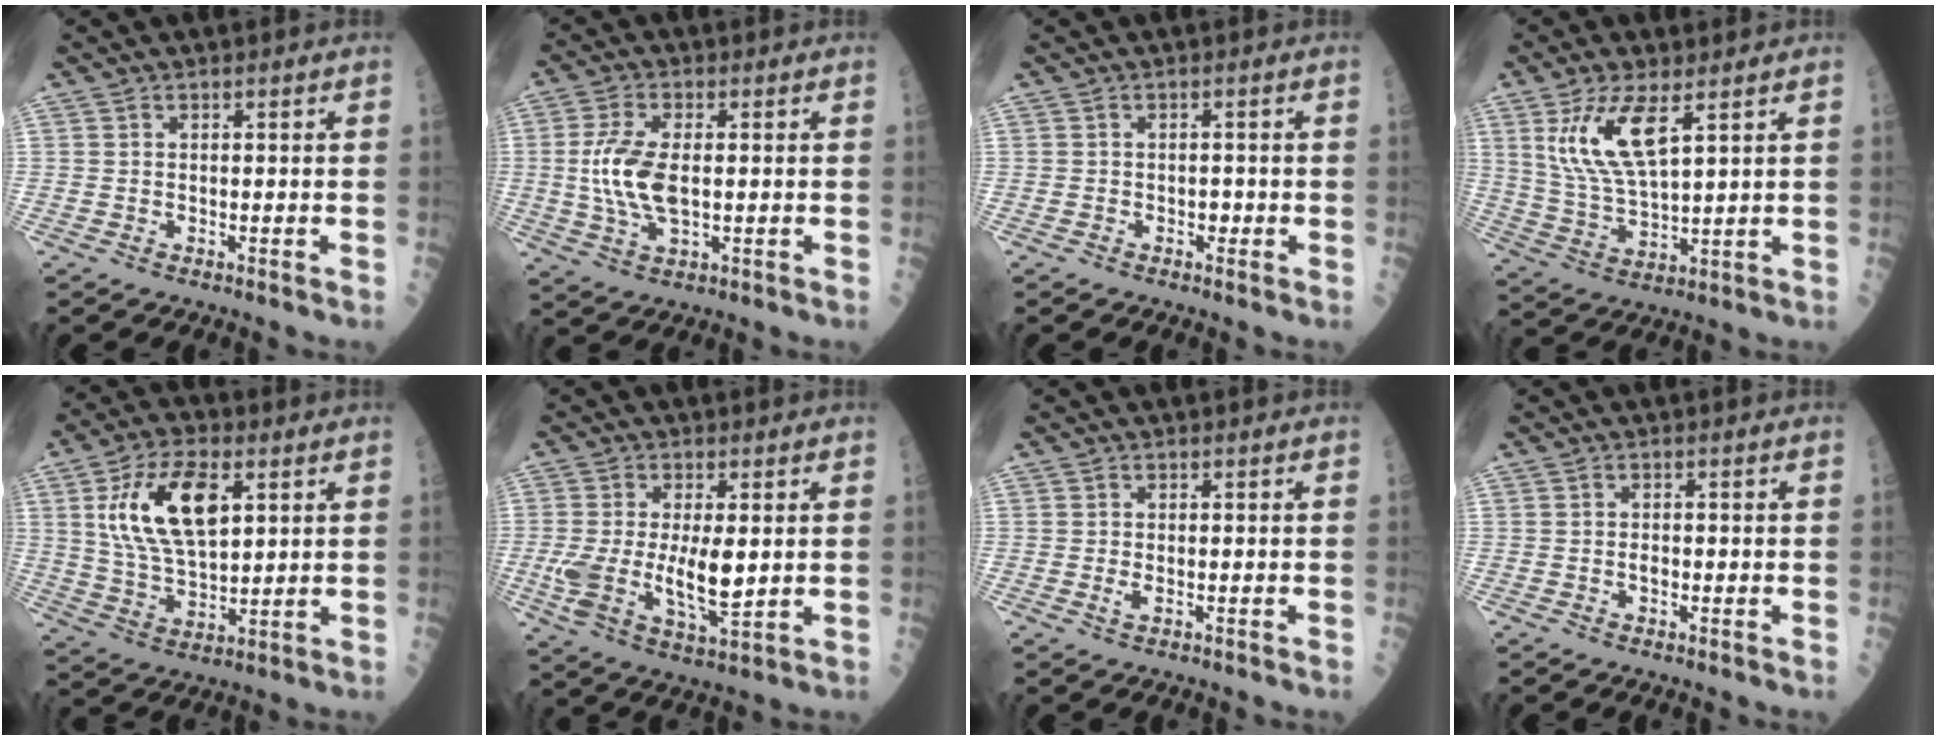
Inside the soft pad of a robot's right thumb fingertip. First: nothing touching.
{"total": 9.7, "force": [0.1, 4.3, 8.7], "torque": [-0.185, -0.003, 0.005]}
{"total": 1.2, "force": [-0.4, 0.9, 0.8], "torque": [-0.004, 0.003, -0.007]}
{"total": 11.4, "force": [4.9, 3.5, 9.7], "torque": [-0.205, -0.025, 0.108]}
{"total": 15.6, "force": [4.7, 7.3, 12.9], "torque": [-0.237, -0.010, 0.093]}
{"total": 11.6, "force": [0.0, 4.5, 10.7], "torque": [-0.210, -0.020, 0.008]}
{"total": 1.2, "force": [-0.3, 0.5, 1.1], "torque": [-0.021, -0.003, -0.005]}
{"total": 1.3, "force": [-0.3, 0.7, 1.1], "torque": [-0.014, 0.002, -0.006]}